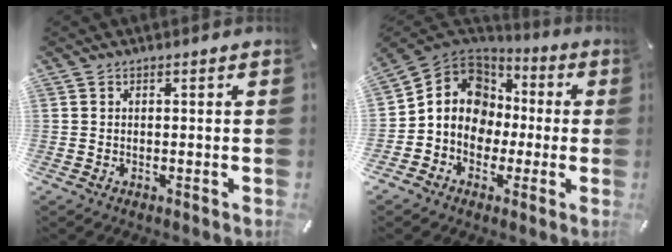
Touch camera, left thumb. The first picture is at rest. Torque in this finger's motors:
{"motor_torque": [1.09, 2.68, 0.84, 0.78, 0.17]}